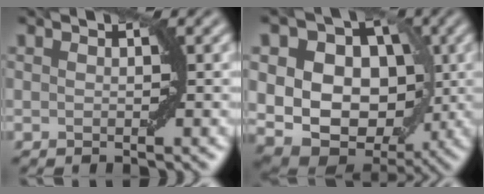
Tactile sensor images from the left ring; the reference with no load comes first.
{"total": 14.0, "force": [1.7, 10.8, 8.8], "torque": [-0.104, 0.032, 0.011]}